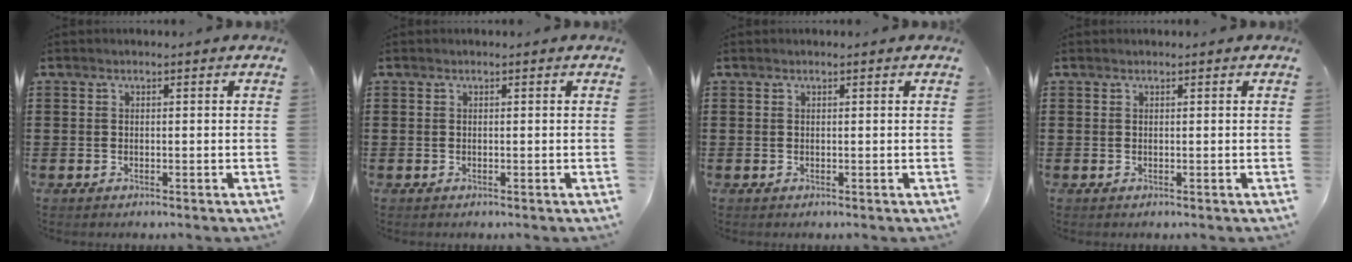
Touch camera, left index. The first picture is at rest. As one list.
[{"total": 0.0}, {"total": 0.0}, {"total": 0.0}]